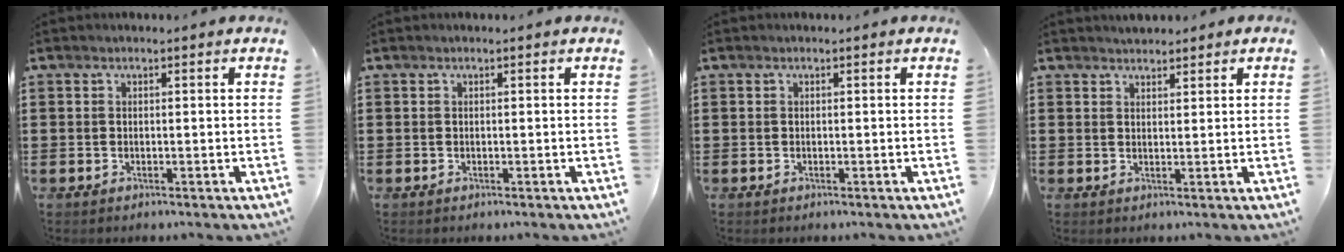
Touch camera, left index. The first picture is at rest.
{"total": 0.0}
{"total": 0.0}
{"total": 1.7, "force": [1.6, 0.5, -0.2], "torque": [0.000, 0.006, 0.033]}